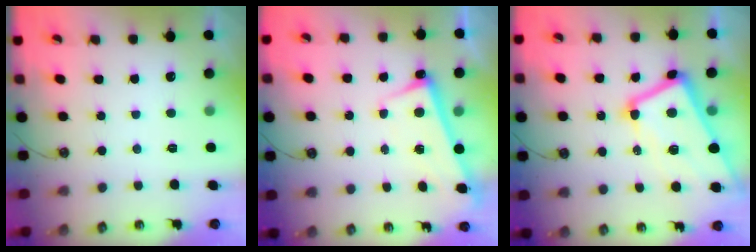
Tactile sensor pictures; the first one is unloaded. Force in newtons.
{"total": 2.7, "press": 2.7, "slide": 0.5}
{"total": 12.0, "press": 11.9, "slide": 1.7}